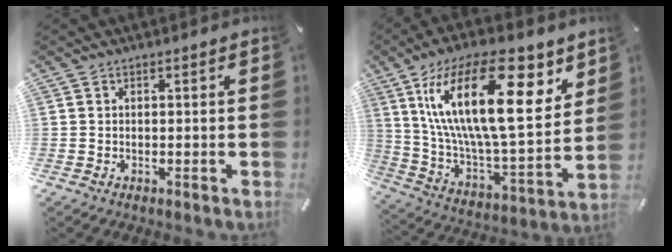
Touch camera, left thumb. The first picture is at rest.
{"total": 28.7, "force": [12.3, 11.1, 23.4], "torque": [-0.443, -0.066, 0.198]}